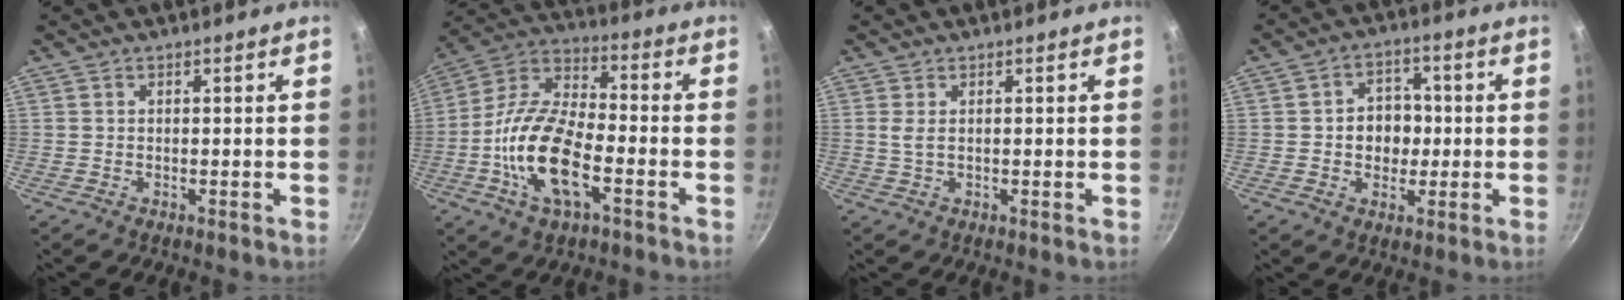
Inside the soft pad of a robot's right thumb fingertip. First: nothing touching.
{"total": 17.2, "force": [-5.2, 7.8, 14.4], "torque": [-0.270, 0.035, -0.117]}
{"total": 1.5, "force": [0.4, 0.4, 1.4], "torque": [-0.030, -0.002, 0.008]}
{"total": 7.6, "force": [-0.1, 6.2, 4.3], "torque": [-0.028, 0.008, -0.007]}